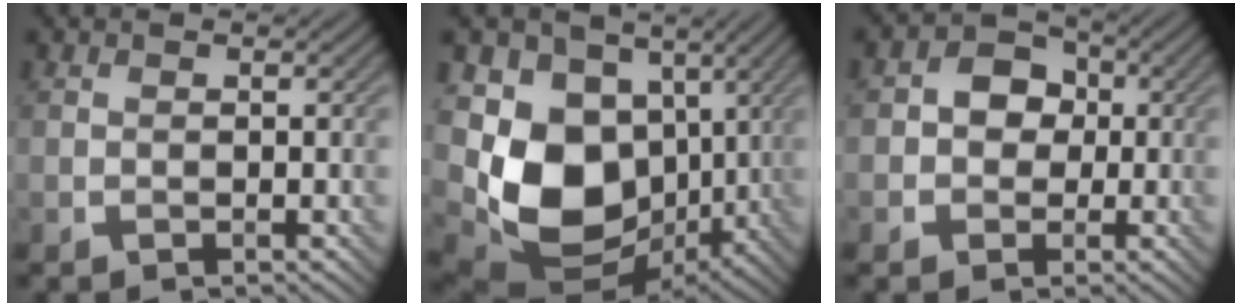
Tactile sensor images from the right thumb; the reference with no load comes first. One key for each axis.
{"total": 13.6, "fx": -0.2, "fy": 10.5, "fz": 8.8, "tx": -0.188, "ty": -0.037, "tz": 0.004}
{"total": 5.2, "fx": 0.0, "fy": 4.5, "fz": 2.6, "tx": -0.040, "ty": 0.011, "tz": -0.020}